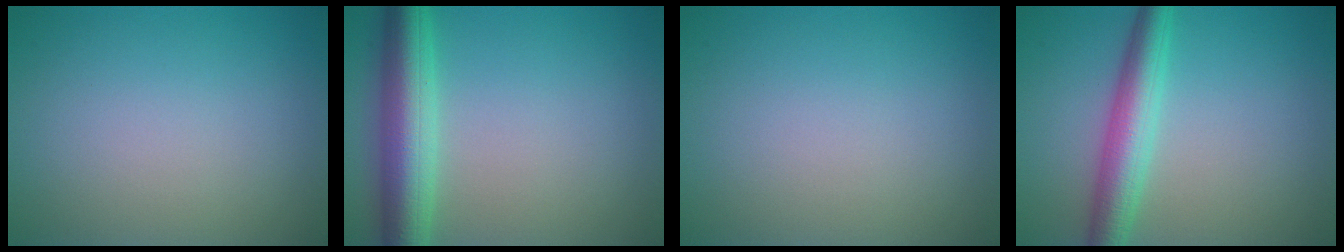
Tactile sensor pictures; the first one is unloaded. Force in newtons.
{"total": 6.3, "press": 6.3, "slide": 0.3}
{"total": 0.0}
{"total": 4.7, "press": 4.7, "slide": 0.1}